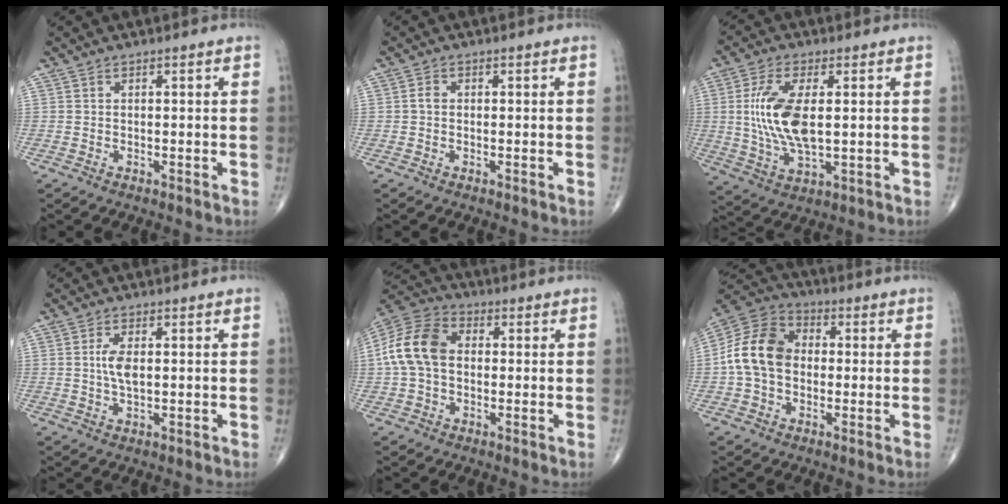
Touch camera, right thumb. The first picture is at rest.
{"total": 1.4, "force": [-0.1, 1.1, 0.9], "torque": [-0.012, 0.003, -0.004]}
{"total": 12.4, "force": [1.2, 5.4, 11.0], "torque": [-0.230, -0.010, 0.027]}
{"total": 4.0, "force": [0.4, 1.7, 3.6], "torque": [-0.075, -0.002, 0.008]}
{"total": 12.6, "force": [0.5, 8.9, 9.0], "torque": [-0.178, 0.033, -0.001]}
{"total": 12.7, "force": [-0.3, 9.5, 8.4], "torque": [-0.150, 0.035, -0.016]}